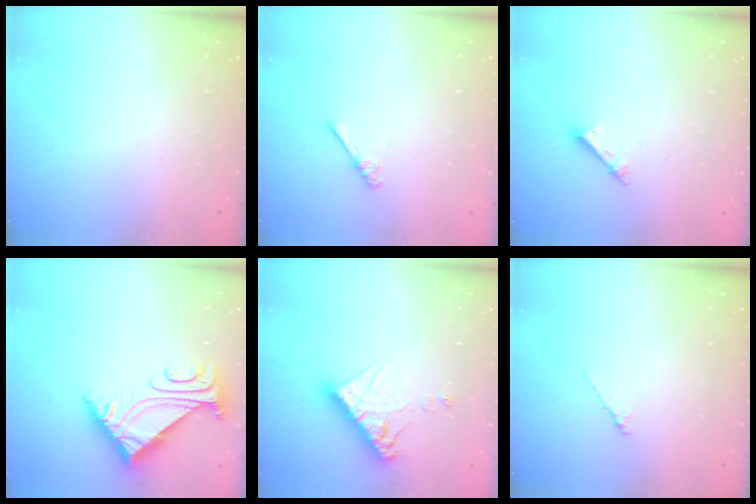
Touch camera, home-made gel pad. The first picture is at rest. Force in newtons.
{"total": 2.6, "press": 2.6, "slide": 0.3}
{"total": 2.5, "press": 2.5, "slide": 0.1}
{"total": 7.2, "press": 7.1, "slide": 0.9}
{"total": 11.3, "press": 11.2, "slide": 1.0}
{"total": 1.2, "press": 1.1, "slide": 0.4}